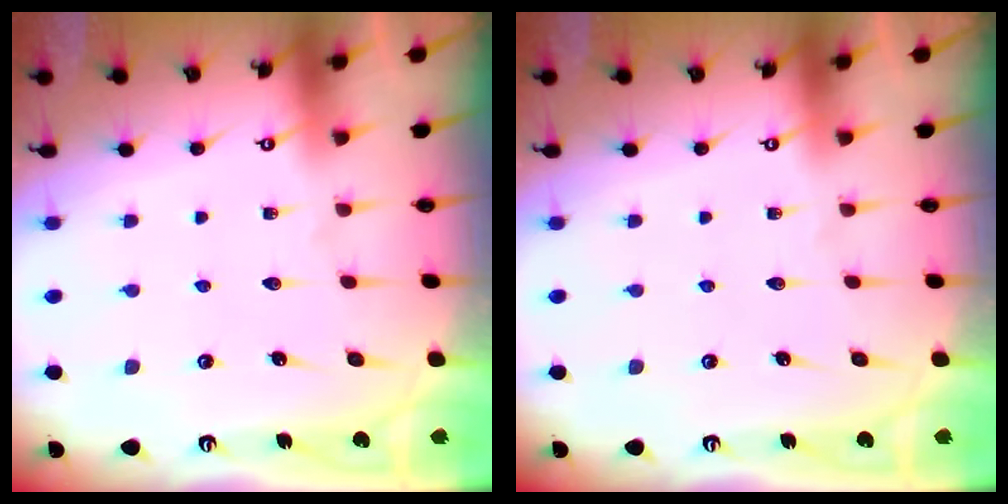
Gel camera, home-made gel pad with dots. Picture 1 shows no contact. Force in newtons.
{"total": 0.0}